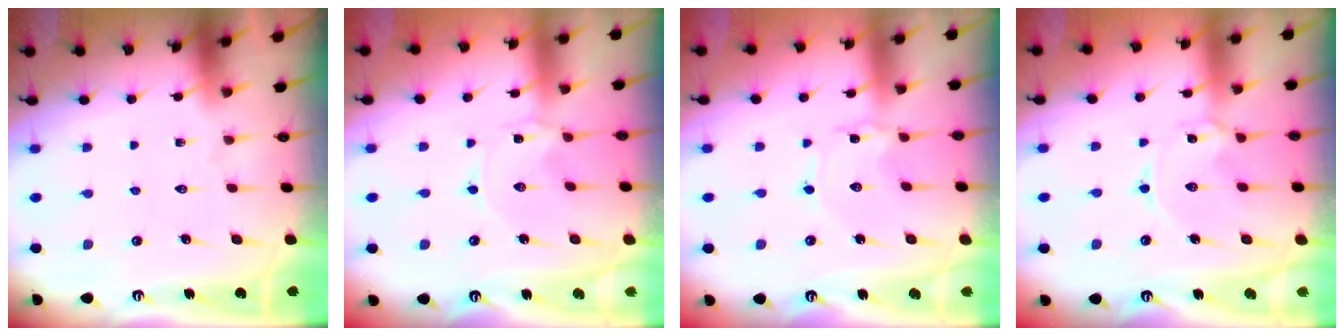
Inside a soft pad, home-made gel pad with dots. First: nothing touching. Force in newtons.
{"total": 0.0}
{"total": 1.2, "press": 1.2, "slide": 0.1}
{"total": 1.9, "press": 1.9, "slide": 0.4}